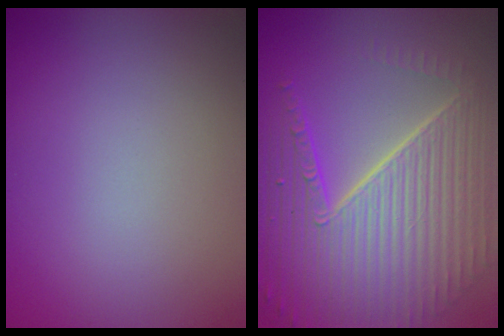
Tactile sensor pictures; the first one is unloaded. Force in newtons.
{"total": 9.7, "press": 6.0, "slide": 7.6}